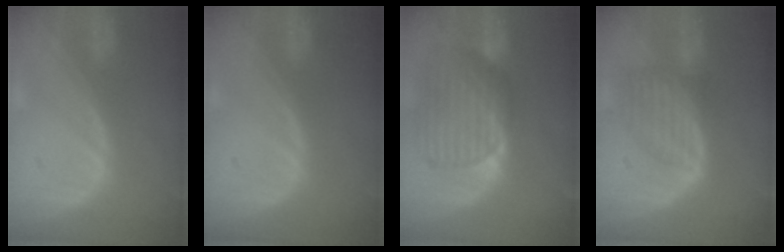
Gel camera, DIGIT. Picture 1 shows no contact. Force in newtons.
{"total": 0.0}
{"total": 9.7, "press": 8.5, "slide": 4.7}
{"total": 7.3, "press": 6.6, "slide": 3.2}